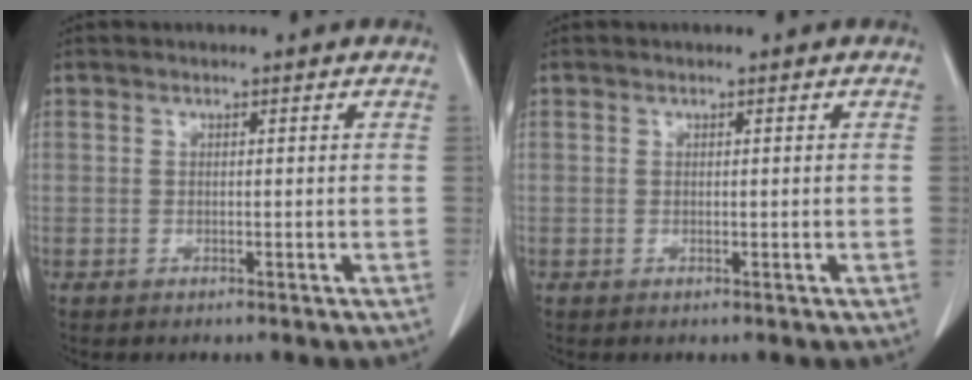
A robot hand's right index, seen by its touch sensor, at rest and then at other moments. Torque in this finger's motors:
{"motor_torque": [0.00, 0.00, 0.02, 0.00]}